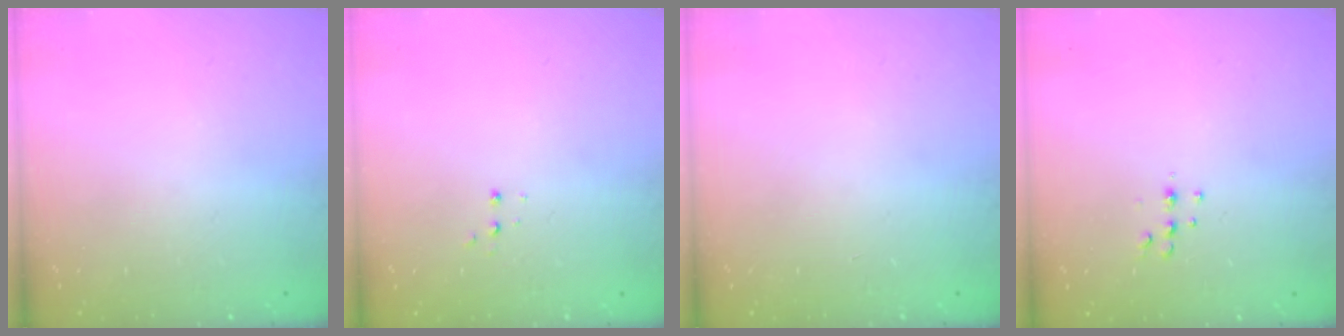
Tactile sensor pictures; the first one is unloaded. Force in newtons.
{"total": 2.8, "press": 2.8, "slide": 0.5}
{"total": 0.0}
{"total": 4.9, "press": 4.8, "slide": 1.1}